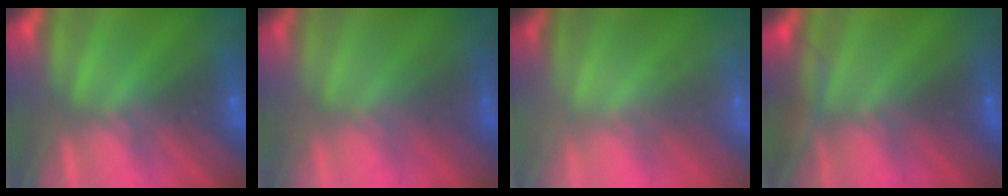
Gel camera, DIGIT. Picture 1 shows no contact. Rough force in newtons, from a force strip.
{"total": 1.1}
{"total": 6.7}
{"total": 6.1}